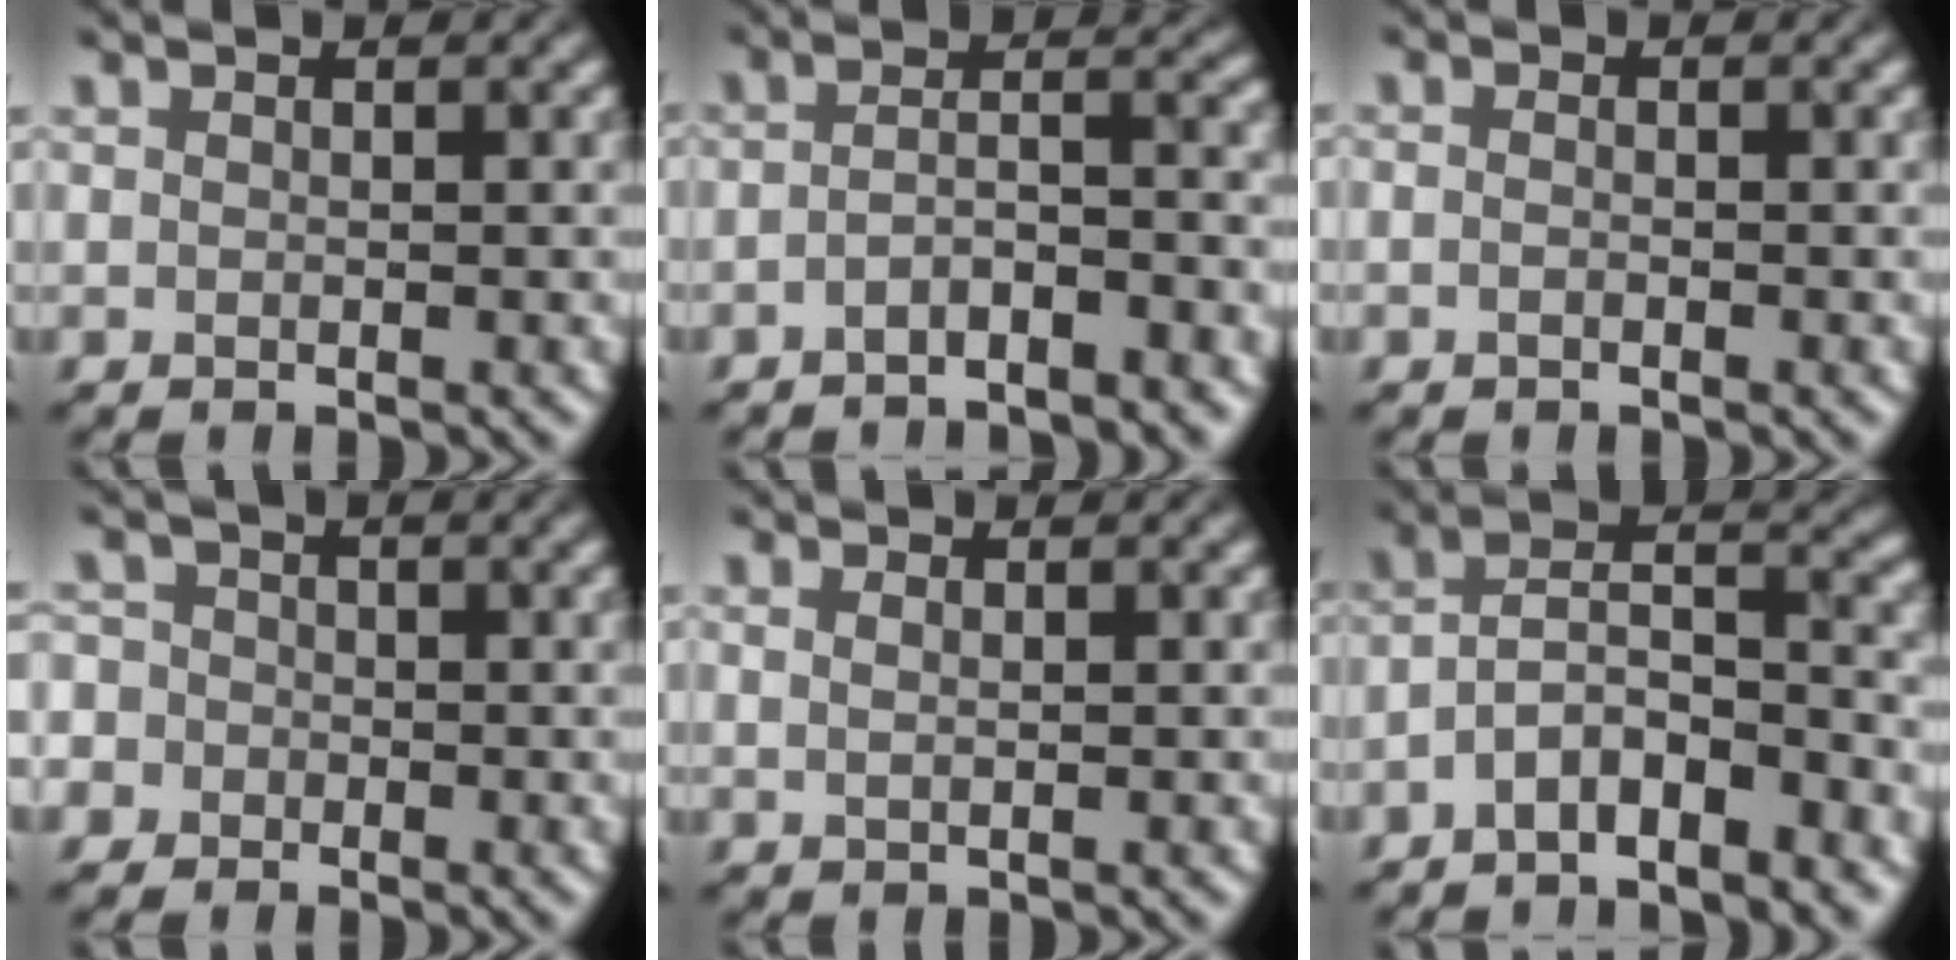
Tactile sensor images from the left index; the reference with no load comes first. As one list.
[{"total": 4.0, "force": [-2.4, 1.2, 3.0], "torque": [-0.045, 0.008, -0.047]}, {"total": 0.7, "force": [-0.3, 0.4, 0.5], "torque": [-0.012, -0.002, -0.010]}, {"total": 4.8, "force": [-1.3, 4.4, 1.2], "torque": [-0.021, 0.018, -0.059]}, {"total": 1.1, "force": [0.5, 0.6, 0.7], "torque": [-0.012, -0.006, 0.009]}, {"total": 5.9, "force": [-3.3, 2.1, 4.4], "torque": [-0.078, 0.010, -0.067]}]